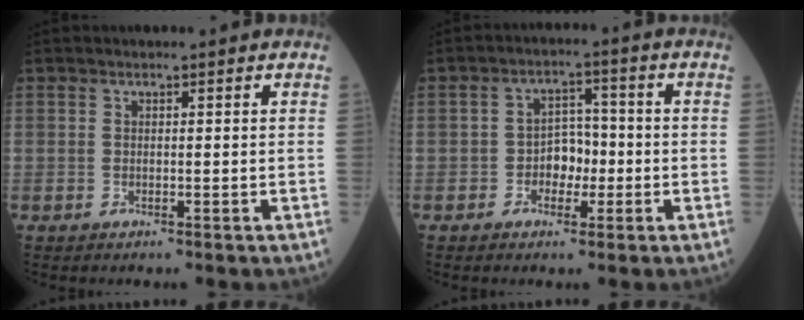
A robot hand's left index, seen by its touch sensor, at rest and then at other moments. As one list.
[{"total": 4.5, "force": [-1.4, 3.0, 3.1], "torque": [-0.046, 0.010, -0.028]}]